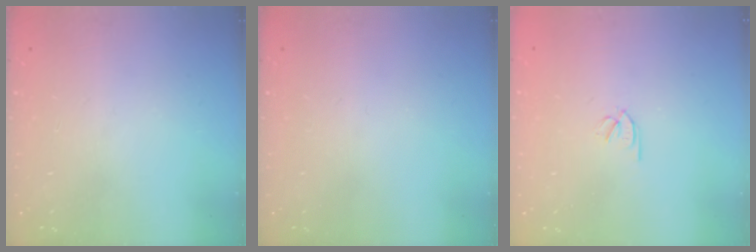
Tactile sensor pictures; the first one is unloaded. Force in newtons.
{"total": 0.0}
{"total": 1.8, "press": 1.7, "slide": 0.5}